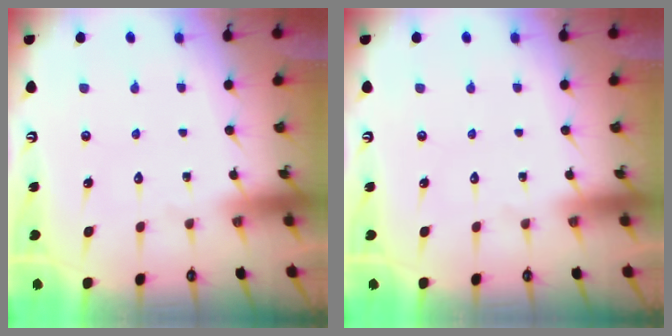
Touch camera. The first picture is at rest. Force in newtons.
{"total": 0.0}